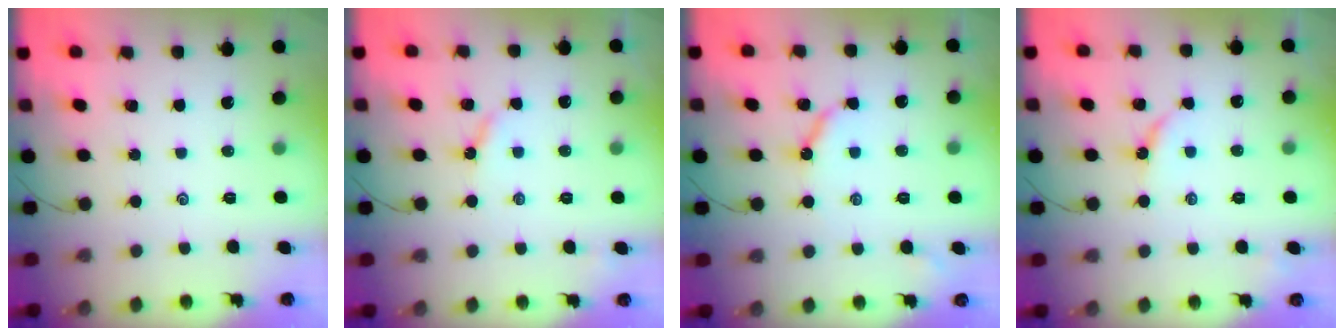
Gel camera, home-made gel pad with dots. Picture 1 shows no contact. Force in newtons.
{"total": 5.2, "press": 5.2, "slide": 0.4}
{"total": 5.4, "press": 5.4, "slide": 0.2}
{"total": 2.7, "press": 2.7, "slide": 0.4}